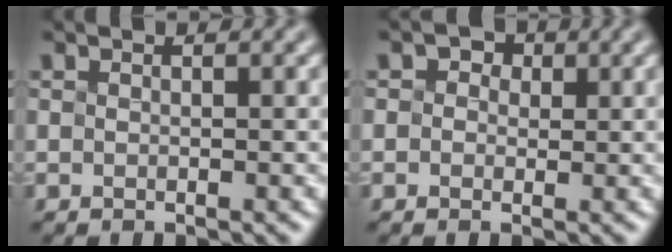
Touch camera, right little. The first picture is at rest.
{"total": 1.8, "force": [0.9, 1.4, 0.7], "torque": [-0.001, 0.014, -0.007]}